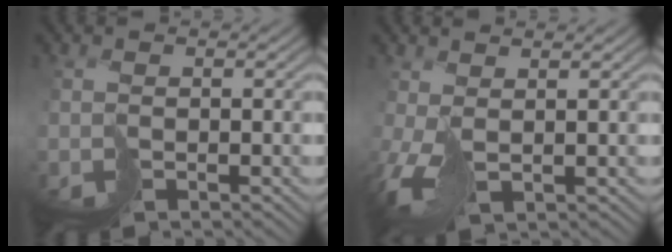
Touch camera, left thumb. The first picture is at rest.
{"total": 3.0, "force": [0.6, 1.0, 2.8], "torque": [-0.066, 0.005, 0.011]}